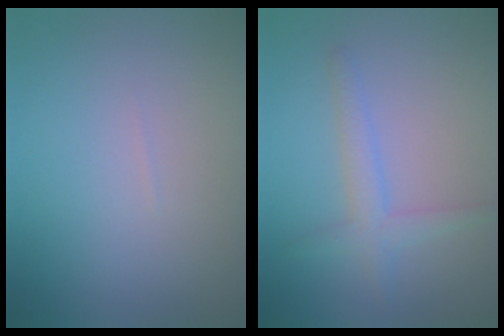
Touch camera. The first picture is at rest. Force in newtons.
{"total": 2.3, "press": 2.3, "slide": 0.1}